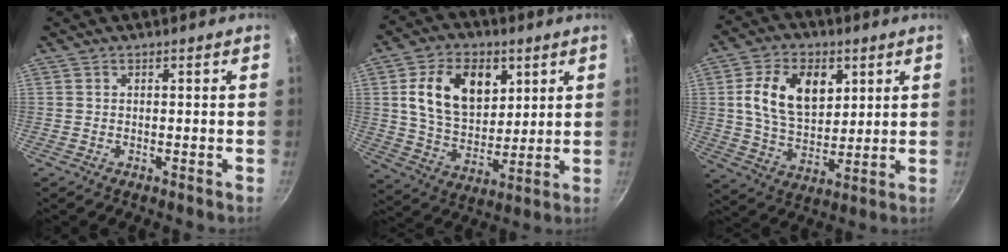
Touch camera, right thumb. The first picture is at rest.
{"total": 16.0, "force": [5.2, 10.9, 10.6], "torque": [-0.148, -0.019, 0.090]}
{"total": 14.5, "force": [4.2, 9.5, 10.1], "torque": [-0.149, -0.014, 0.072]}